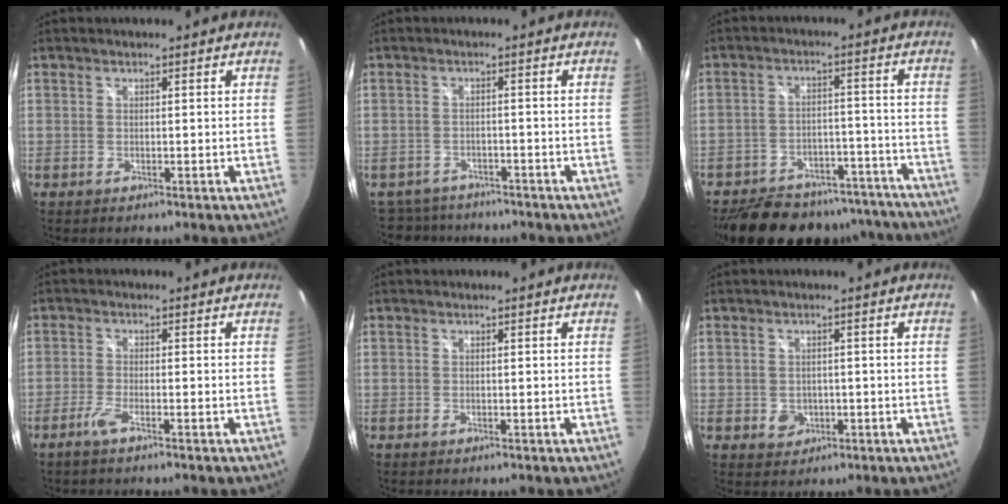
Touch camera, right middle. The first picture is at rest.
{"total": 10.4, "force": [-8.9, 4.5, 2.8], "torque": [-0.085, 0.000, -0.142]}
{"total": 23.8, "force": [-20.0, 9.4, 8.9], "torque": [-0.181, 0.022, -0.255]}
{"total": 2.9, "force": [-2.1, 0.0, 2.0], "torque": [-0.056, -0.005, -0.043]}
{"total": 0.0}
{"total": 3.0, "force": [-0.7, 2.8, 1.1], "torque": [-0.021, 0.000, -0.006]}